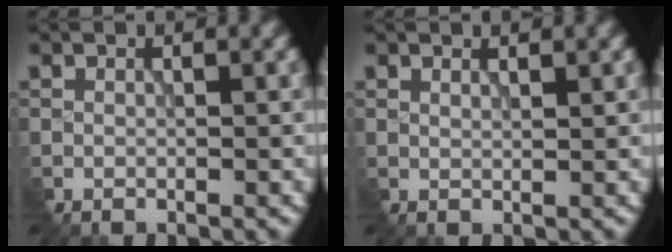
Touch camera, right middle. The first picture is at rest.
{"total": 0.7, "force": [0.6, 0.0, 0.3], "torque": [-0.011, -0.001, 0.010]}